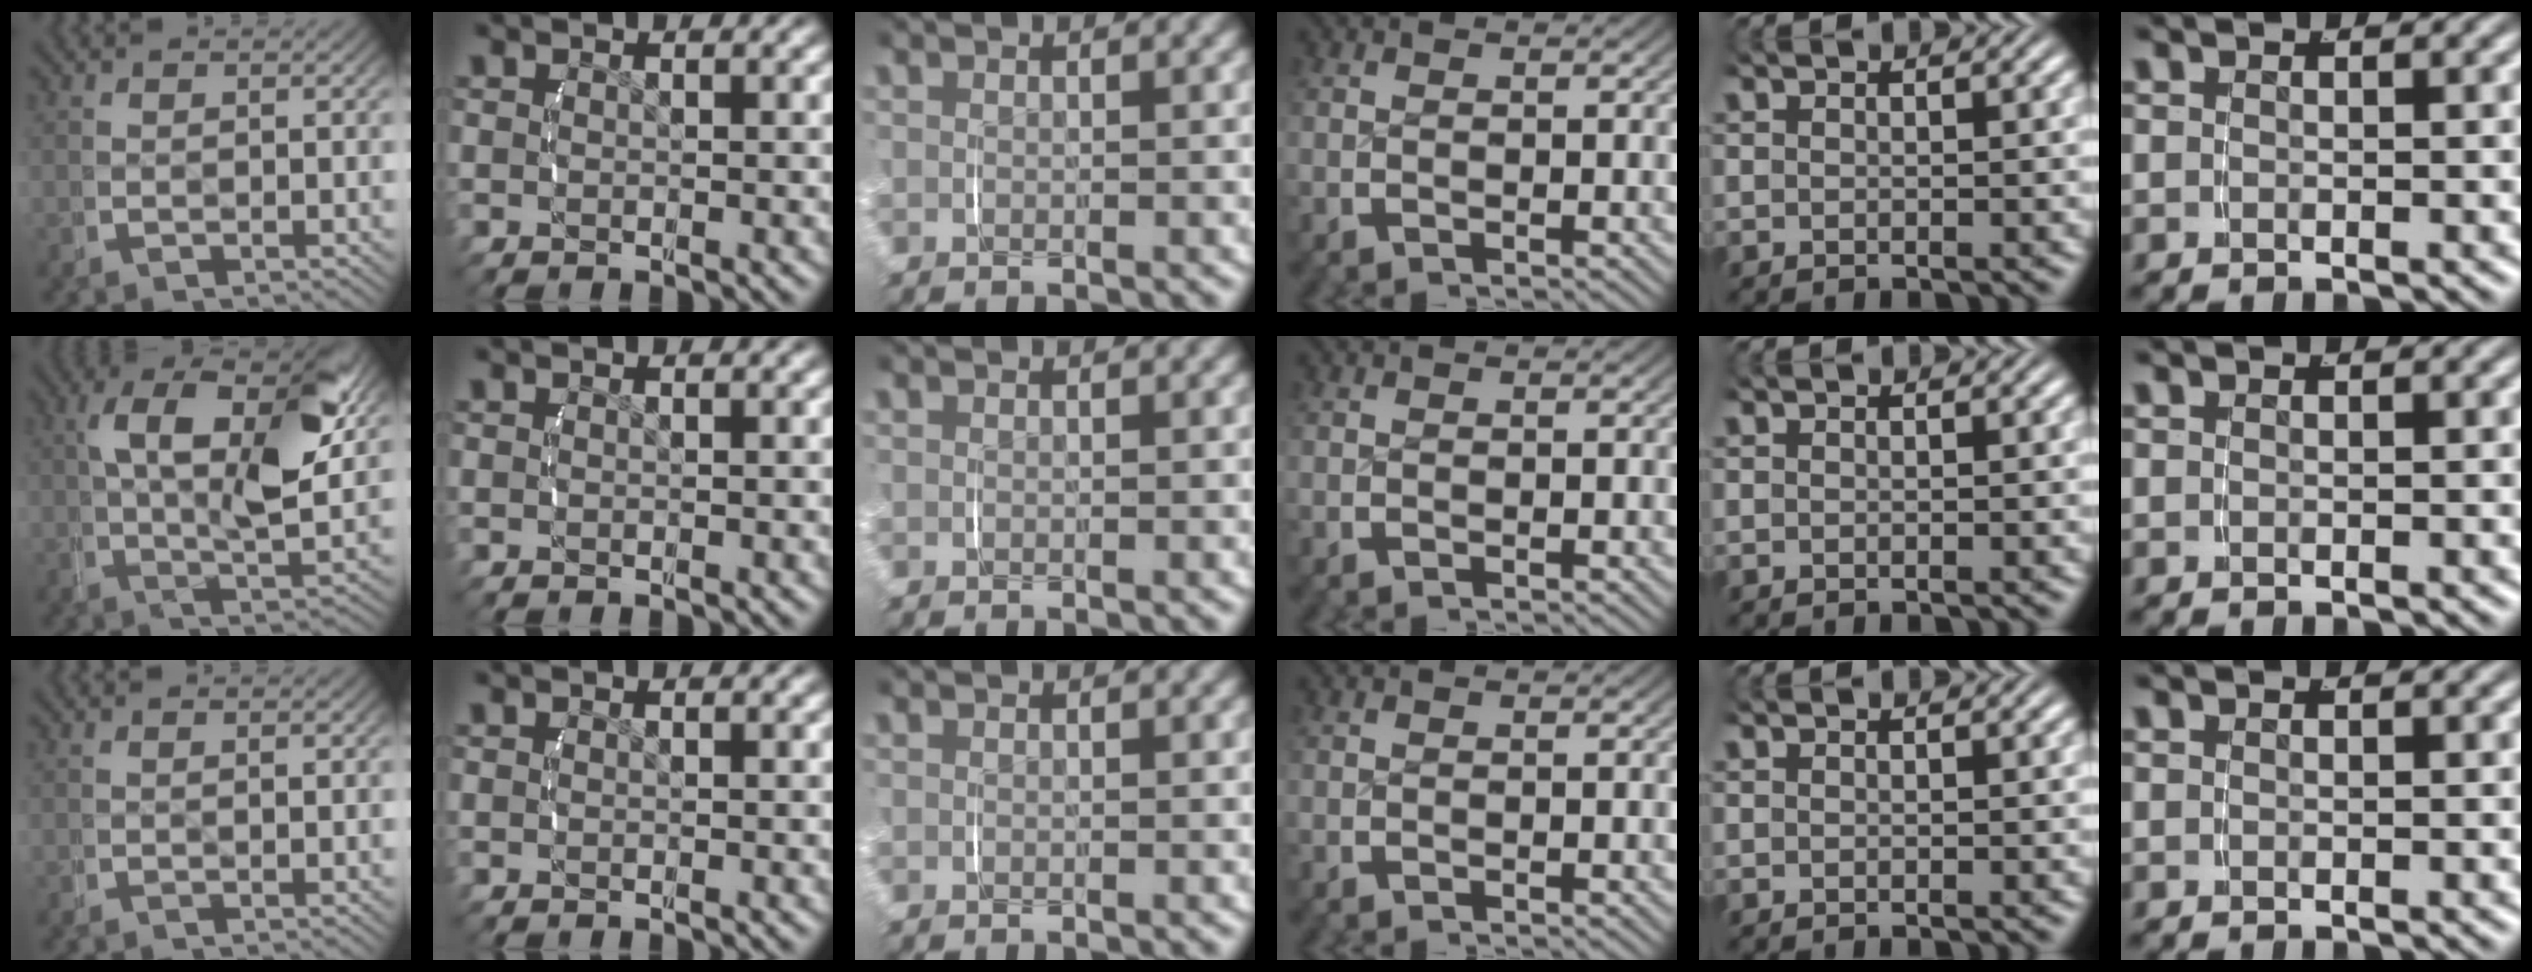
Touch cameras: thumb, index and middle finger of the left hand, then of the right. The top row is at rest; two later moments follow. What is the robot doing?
{"motion": "lift_and_place", "object": "jar lid"}